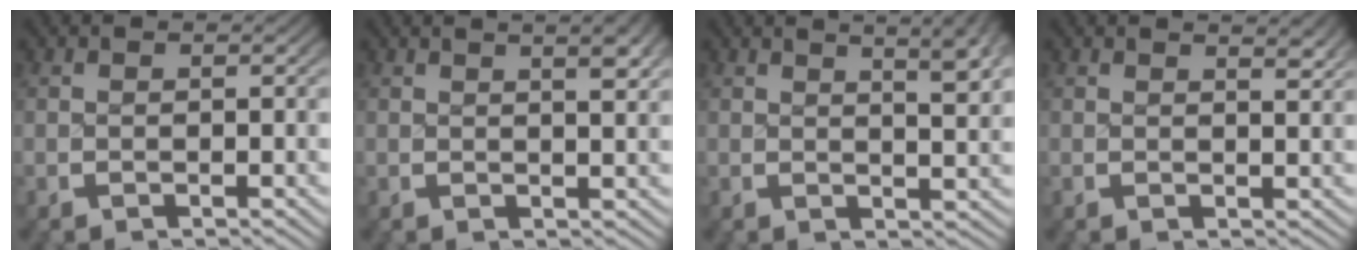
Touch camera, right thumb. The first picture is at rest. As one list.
[{"total": 2.9, "force": [1.4, 0.7, 2.5], "torque": [-0.026, 0.003, 0.022]}, {"total": 5.0, "force": [2.3, 1.7, 4.1], "torque": [-0.043, -0.001, 0.034]}, {"total": 1.6, "force": [1.2, 0.2, 1.1], "torque": [-0.006, -0.002, 0.019]}]